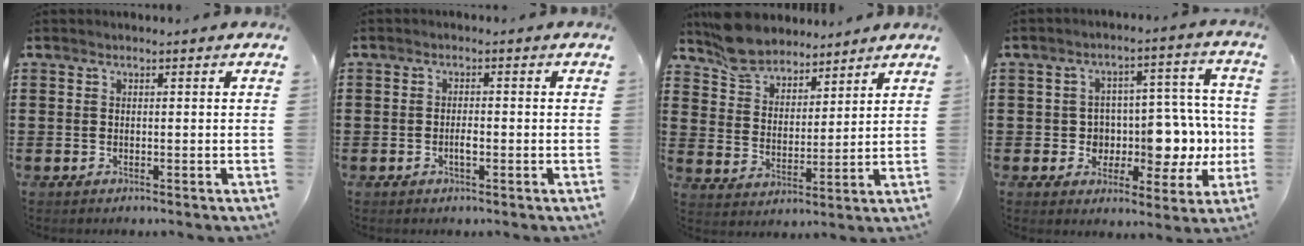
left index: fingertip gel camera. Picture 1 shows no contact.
{"total": 1.8, "force": [-0.6, 0.5, 1.6], "torque": [-0.040, -0.002, -0.014]}
{"total": 7.2, "force": [6.7, 2.5, 1.2], "torque": [-0.056, -0.022, 0.126]}
{"total": 8.1, "force": [0.2, 6.7, 4.5], "torque": [-0.070, -0.012, 0.009]}